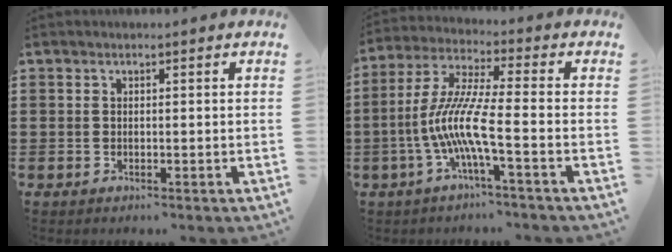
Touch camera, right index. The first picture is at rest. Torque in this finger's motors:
{"motor_torque": [1.21, -0.14, 1.05, 0.21]}